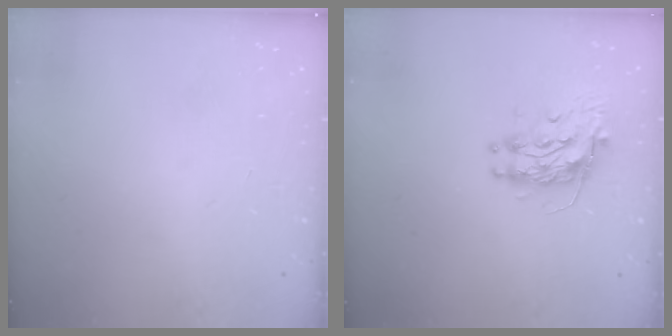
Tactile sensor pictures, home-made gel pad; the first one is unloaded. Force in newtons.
{"total": 10.6, "press": 10.5, "slide": 0.8}